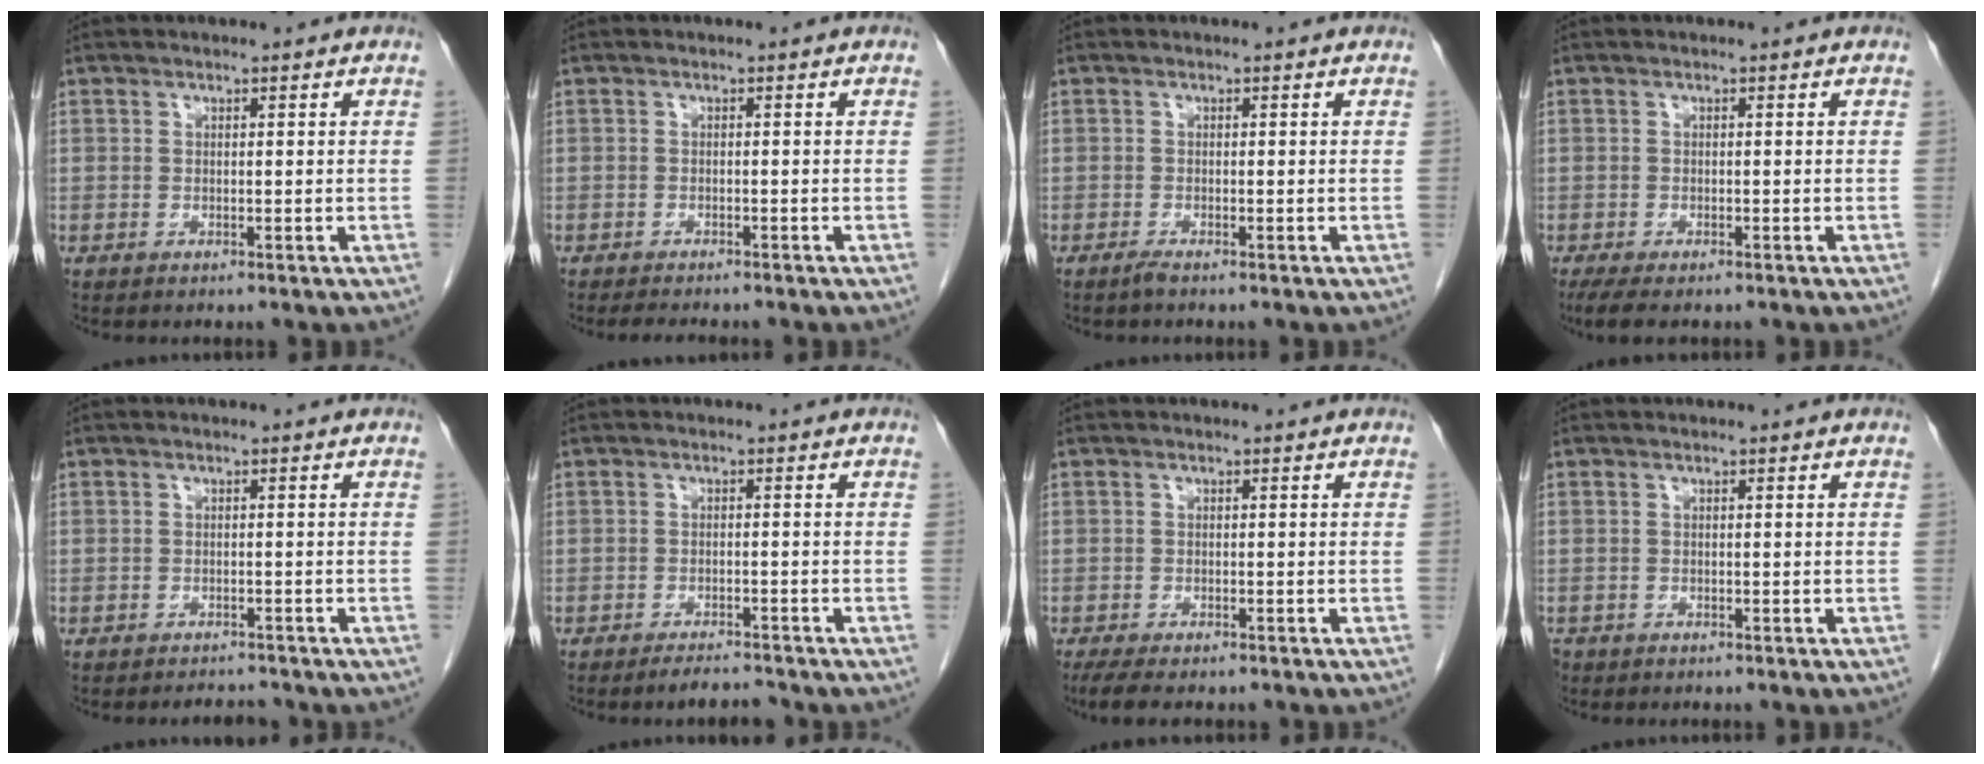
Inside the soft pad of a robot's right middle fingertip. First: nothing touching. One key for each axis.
{"total": 3.5, "fx": -3.1, "fy": 0.5, "fz": 1.6, "tx": -0.023, "ty": -0.006, "tz": -0.041}
{"total": 0.8, "fx": -0.7, "fy": -0.1, "fz": 0.5, "tx": -0.012, "ty": -0.002, "tz": -0.014}
{"total": 4.3, "fx": -3.2, "fy": 1.3, "fz": 2.6, "tx": -0.048, "ty": -0.013, "tz": -0.046}
{"total": 1.7, "fx": -1.7, "fy": 0.3, "fz": -0.1, "tx": -0.003, "ty": -0.008, "tz": -0.021}
{"total": 2.7, "fx": -2.5, "fy": 0.1, "fz": 0.9, "tx": -0.020, "ty": -0.012, "tz": -0.038}
{"total": 5.2, "fx": -4.1, "fy": 1.4, "fz": 2.9, "tx": -0.048, "ty": -0.013, "tz": -0.059}
{"total": 1.2, "fx": -0.9, "fy": 0.8, "fz": 0.3, "tx": -0.012, "ty": 0.000, "tz": -0.015}